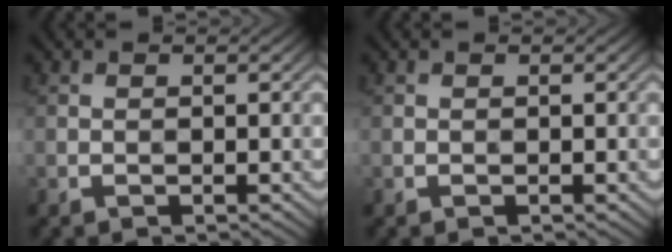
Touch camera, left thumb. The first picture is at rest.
{"total": 0.0}